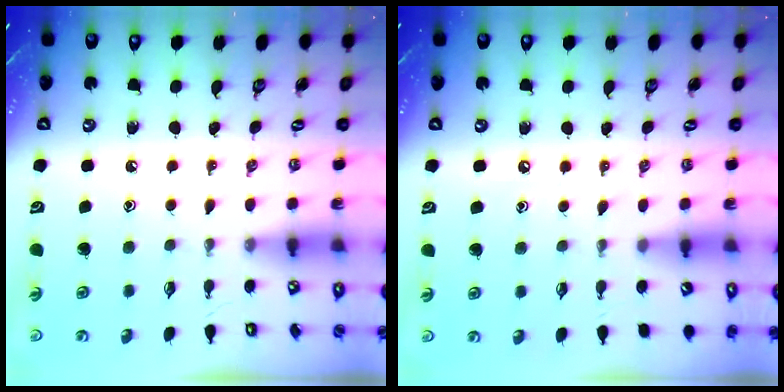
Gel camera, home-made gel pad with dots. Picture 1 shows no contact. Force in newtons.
{"total": 2.6, "press": 2.6, "slide": 0.4}